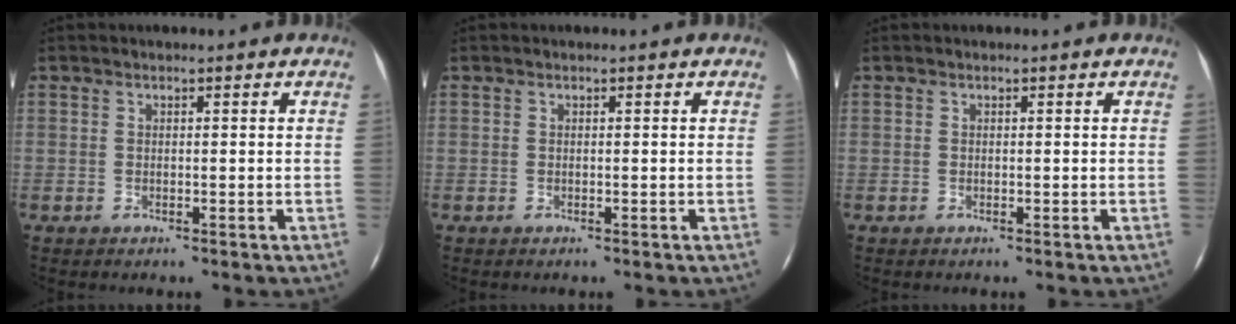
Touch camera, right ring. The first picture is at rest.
{"total": 0.0}
{"total": 0.0}